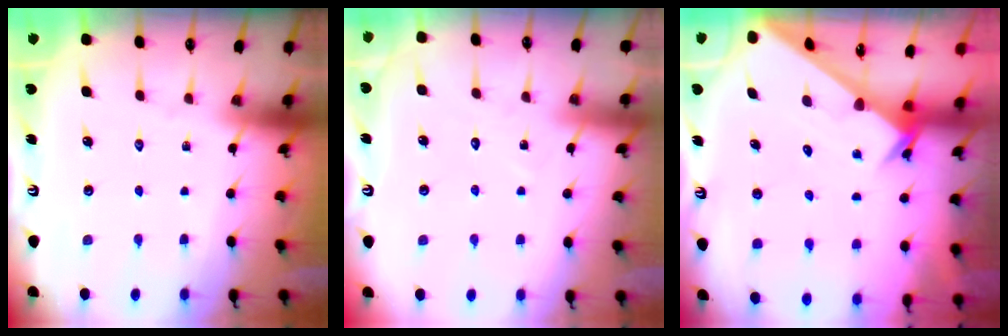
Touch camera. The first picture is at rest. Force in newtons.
{"total": 5.3, "press": 5.3, "slide": 0.5}
{"total": 2.1, "press": 2.1, "slide": 0.1}